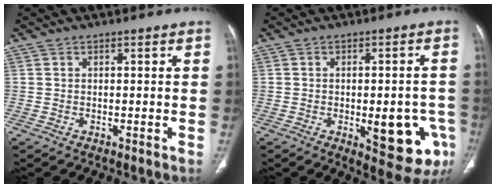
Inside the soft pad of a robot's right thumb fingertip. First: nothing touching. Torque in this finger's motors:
{"motor_torque": [2.67, 2.34, 0.93, 0.06, 0.22]}